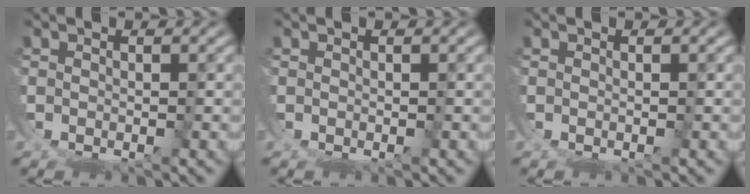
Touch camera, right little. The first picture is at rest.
{"total": 0.0}
{"total": 0.0}